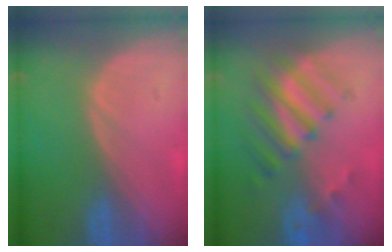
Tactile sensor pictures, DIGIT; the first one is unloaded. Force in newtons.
{"total": 7.8, "press": 7.0, "slide": 3.4}